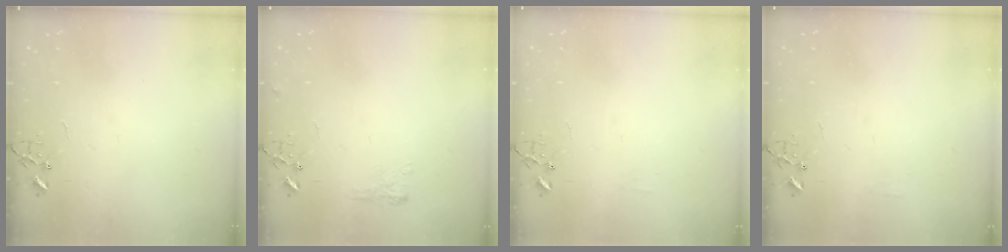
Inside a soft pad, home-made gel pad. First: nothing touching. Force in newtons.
{"total": 6.4, "press": 6.3, "slide": 0.8}
{"total": 3.9, "press": 3.8, "slide": 0.6}
{"total": 5.1, "press": 5.1, "slide": 0.7}